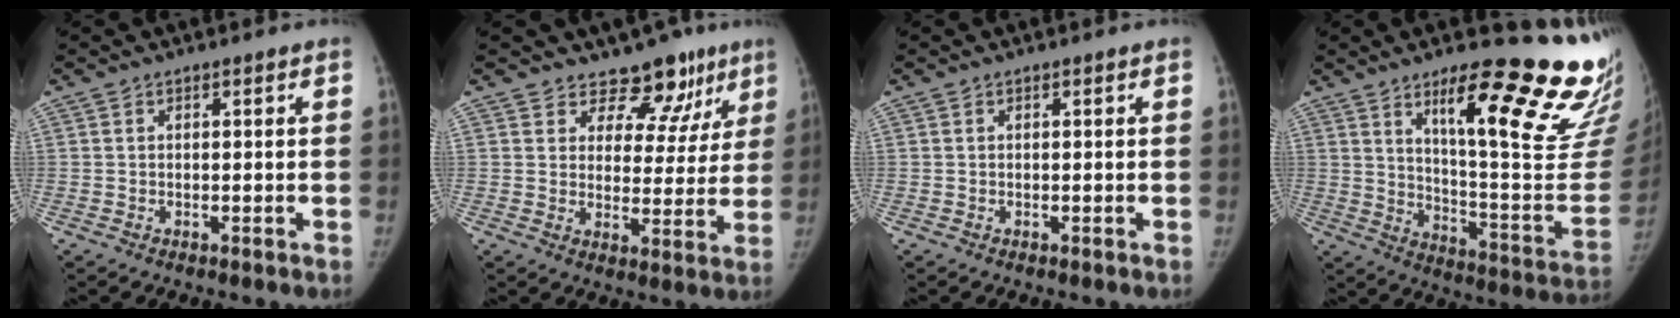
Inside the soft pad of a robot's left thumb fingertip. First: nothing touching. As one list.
[{"total": 11.4, "force": [8.7, 6.9, 2.6], "torque": [0.022, -0.048, 0.101]}, {"total": 0.0}, {"total": 28.2, "force": [17.9, 5.4, 21.1], "torque": [-0.218, -0.108, 0.257]}]